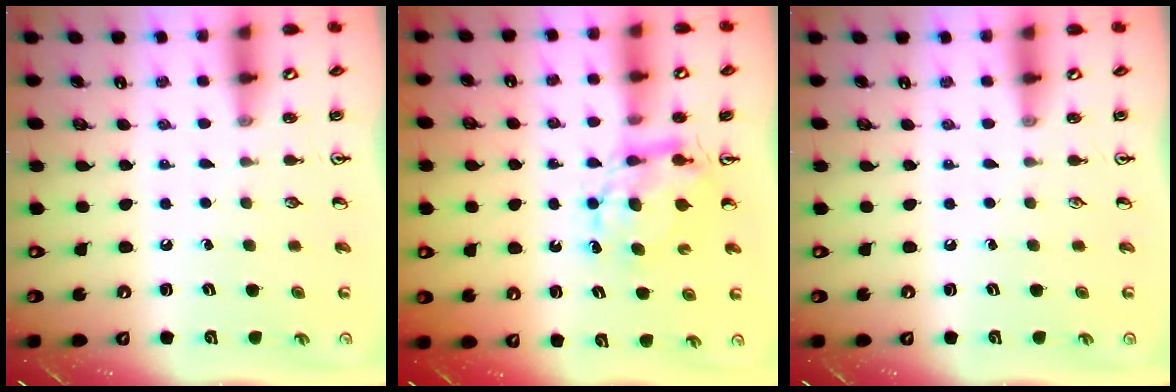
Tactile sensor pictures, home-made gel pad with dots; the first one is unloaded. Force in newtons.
{"total": 6.5, "press": 6.5, "slide": 0.5}
{"total": 0.0}